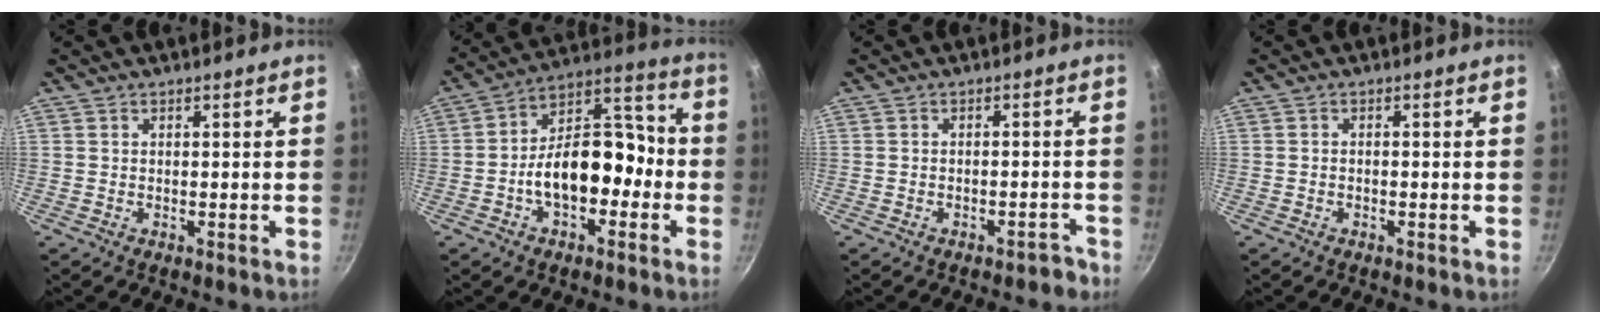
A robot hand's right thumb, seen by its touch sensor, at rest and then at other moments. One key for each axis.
{"total": 16.5, "fx": -4.1, "fy": 10.6, "fz": 12.0, "tx": -0.136, "ty": 0.073, "tz": -0.071}
{"total": 2.7, "fx": -2.2, "fy": 1.2, "fz": 1.0, "tx": 0.002, "ty": 0.041, "tz": -0.008}
{"total": 0.7, "fx": -0.4, "fy": 0.3, "fz": 0.4, "tx": -0.011, "ty": 0.006, "tz": -0.008}